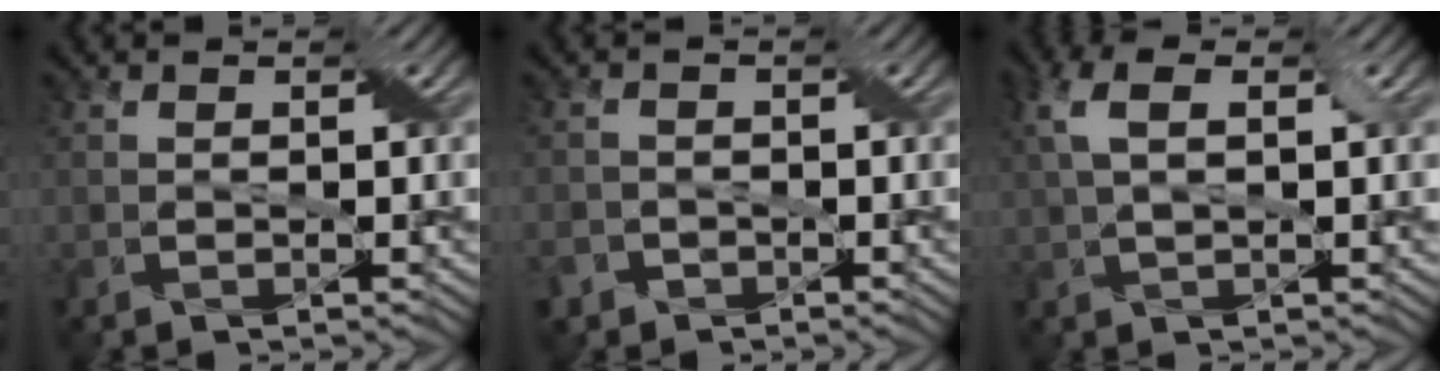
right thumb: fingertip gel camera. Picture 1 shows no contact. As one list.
[{"total": 3.3, "force": [-2.2, 2.3, 0.6], "torque": [-0.012, 0.001, -0.044]}, {"total": 5.0, "force": [1.5, 2.1, 4.3], "torque": [-0.105, 0.015, 0.028]}]